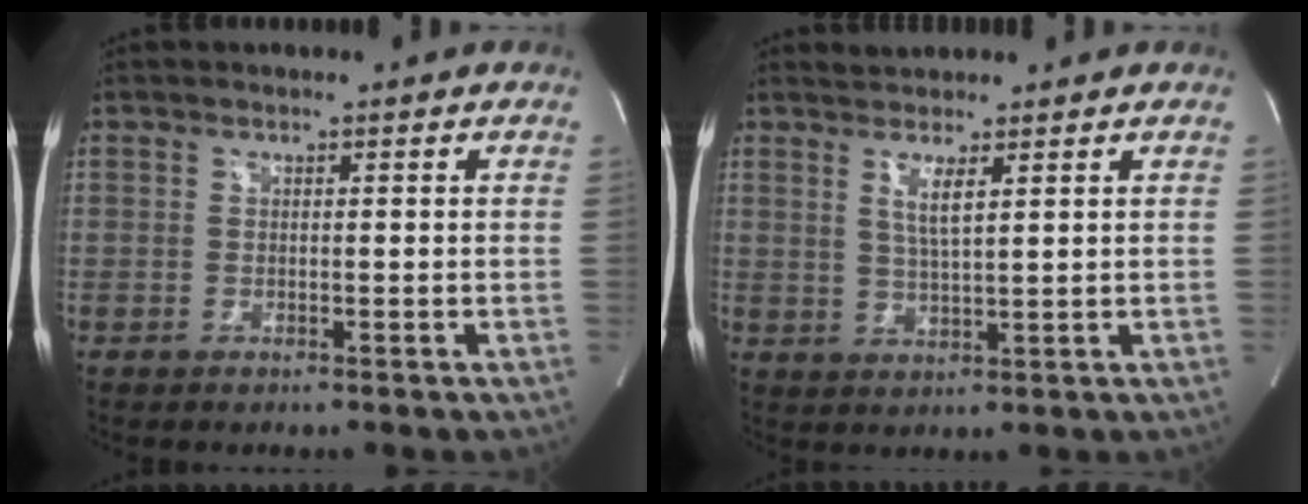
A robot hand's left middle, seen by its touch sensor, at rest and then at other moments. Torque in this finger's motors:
{"motor_torque": [0.67, -0.36, 0.06, 0.09]}